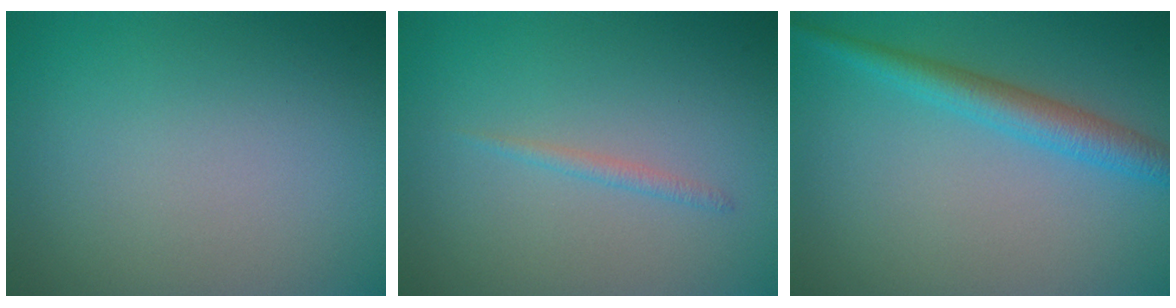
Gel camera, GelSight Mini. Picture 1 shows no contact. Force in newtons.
{"total": 0.9, "press": 0.9, "slide": 0.1}
{"total": 3.3, "press": 3.3, "slide": 0.1}